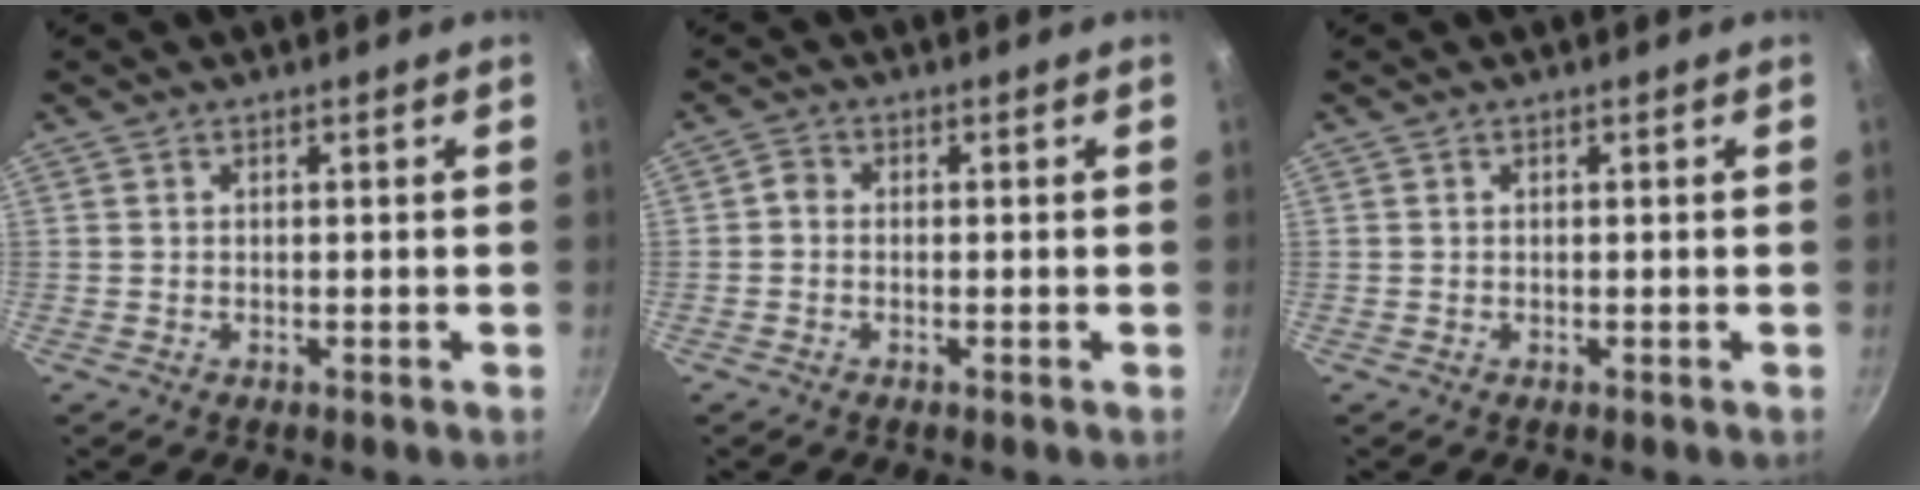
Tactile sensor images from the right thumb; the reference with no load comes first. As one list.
[{"total": 1.5, "force": [-0.5, 1.2, 0.7], "torque": [-0.012, 0.007, -0.015]}, {"total": 0.0}]